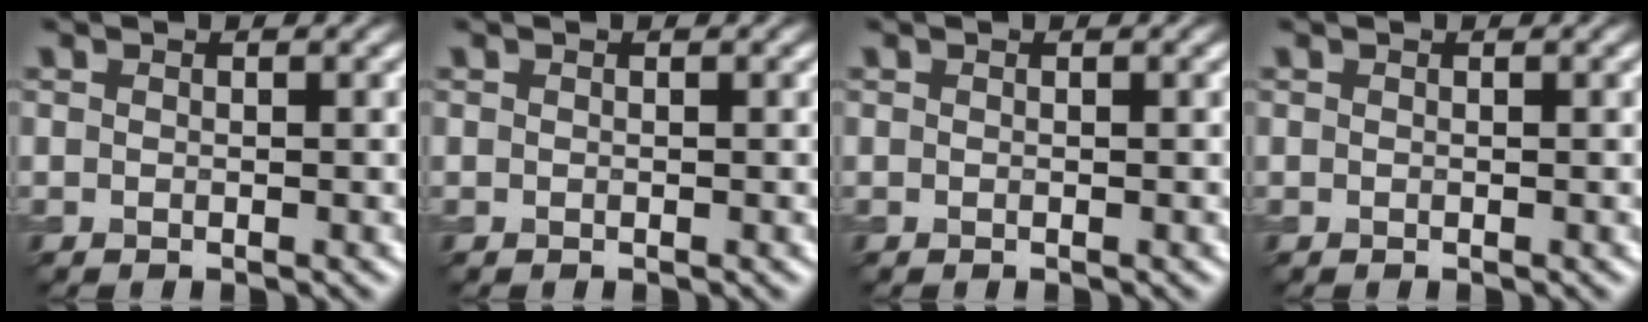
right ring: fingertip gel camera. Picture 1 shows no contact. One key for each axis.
{"total": 0.0}
{"total": 0.0}
{"total": 0.0}